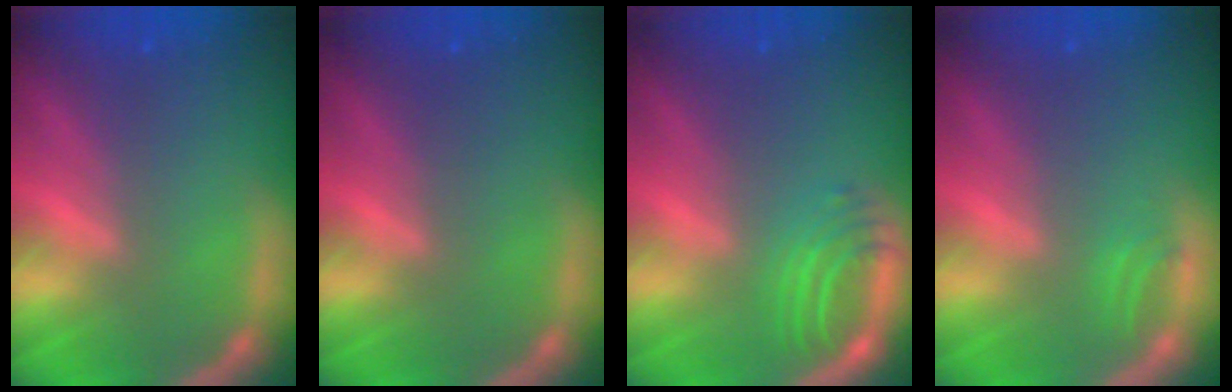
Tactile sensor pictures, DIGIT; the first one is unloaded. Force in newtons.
{"total": 0.0}
{"total": 4.0}
{"total": 0.9}